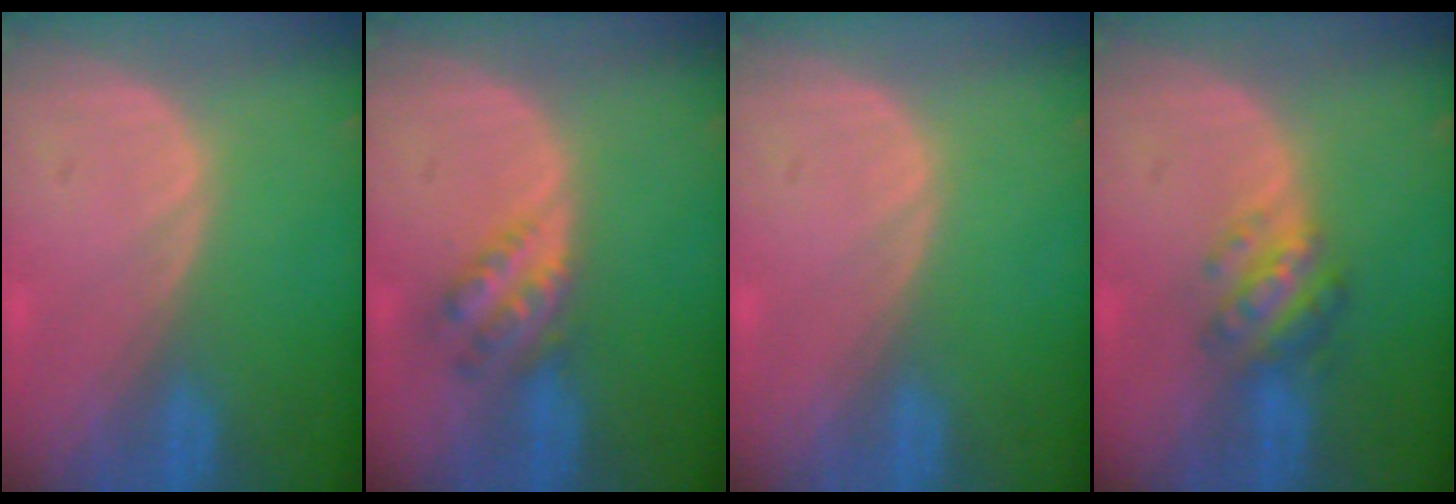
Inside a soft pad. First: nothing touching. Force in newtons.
{"total": 4.5, "press": 4.0, "slide": 2.0}
{"total": 0.0}
{"total": 5.2, "press": 5.0, "slide": 1.5}